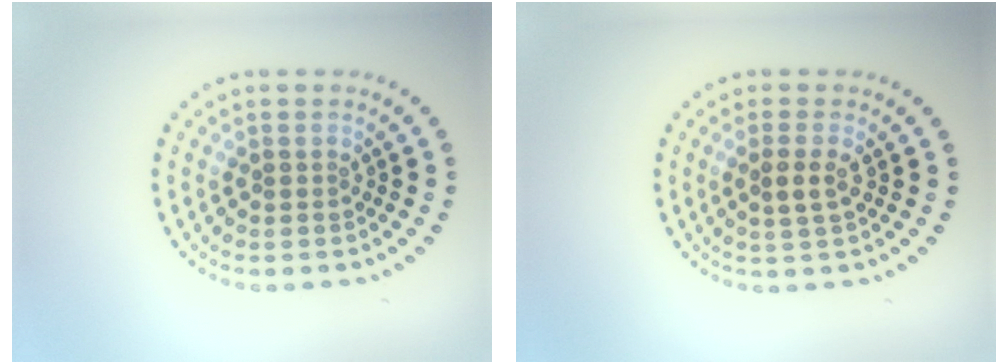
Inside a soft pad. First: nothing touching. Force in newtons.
{"total": 1.7, "press": 1.6, "slide": 0.5}